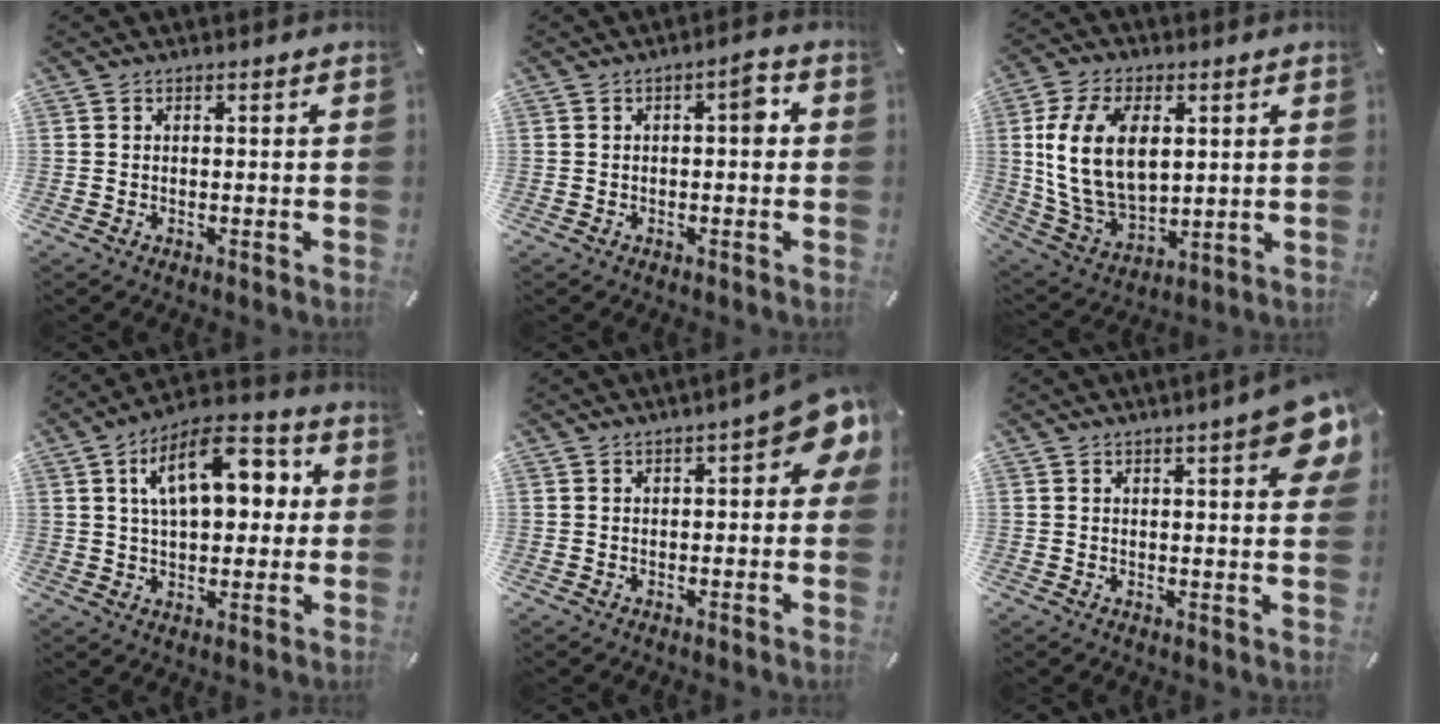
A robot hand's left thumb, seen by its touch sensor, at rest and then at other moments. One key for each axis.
{"total": 4.6, "fx": 0.2, "fy": 1.8, "fz": 4.2, "tx": -0.051, "ty": 0.005, "tz": -0.007}
{"total": 16.4, "fx": 3.9, "fy": 10.7, "fz": 11.8, "tx": -0.265, "ty": -0.004, "tz": 0.068}
{"total": 15.0, "fx": 4.8, "fy": 8.3, "fz": 11.6, "tx": -0.179, "ty": 0.003, "tz": 0.082}
{"total": 9.0, "fx": 3.2, "fy": 3.2, "fz": 7.7, "tx": -0.097, "ty": -0.013, "tz": 0.050}
{"total": 8.6, "fx": 4.2, "fy": 2.0, "fz": 7.3, "tx": -0.103, "ty": -0.018, "tz": 0.067}